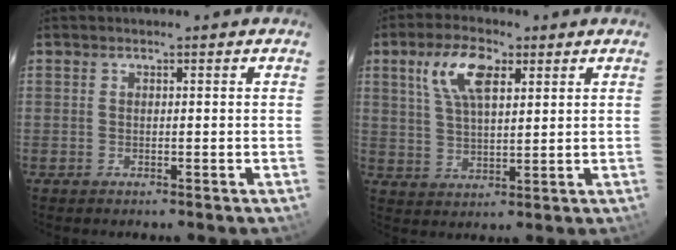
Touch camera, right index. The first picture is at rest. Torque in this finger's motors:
{"motor_torque": [0.43, 0.05, 0.45, 0.06]}